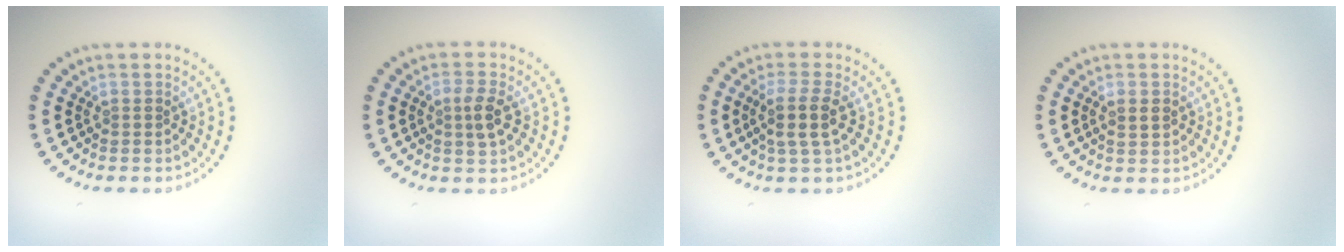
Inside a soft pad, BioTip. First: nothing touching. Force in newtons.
{"total": 2.3, "press": 2.2, "slide": 0.5}
{"total": 2.8, "press": 2.3, "slide": 1.6}
{"total": 1.0, "press": 0.9, "slide": 0.3}